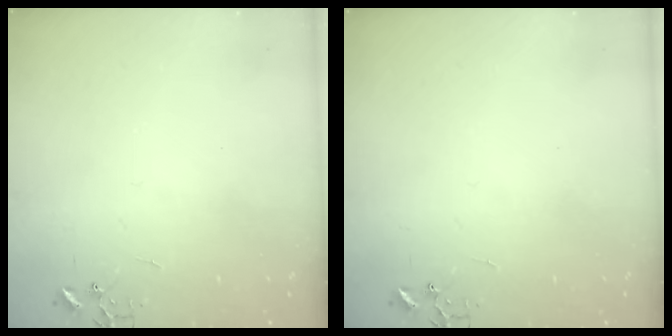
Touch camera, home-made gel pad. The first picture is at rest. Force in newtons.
{"total": 0.0}